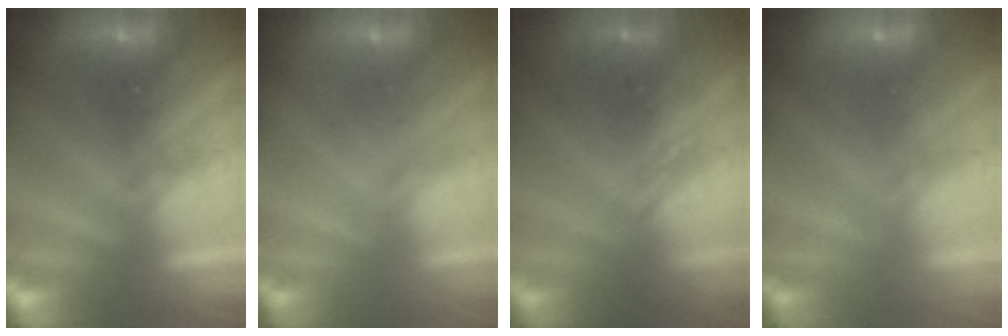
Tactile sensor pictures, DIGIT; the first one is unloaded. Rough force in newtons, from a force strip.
{"total": 2.8}
{"total": 1.6}
{"total": 1.6}